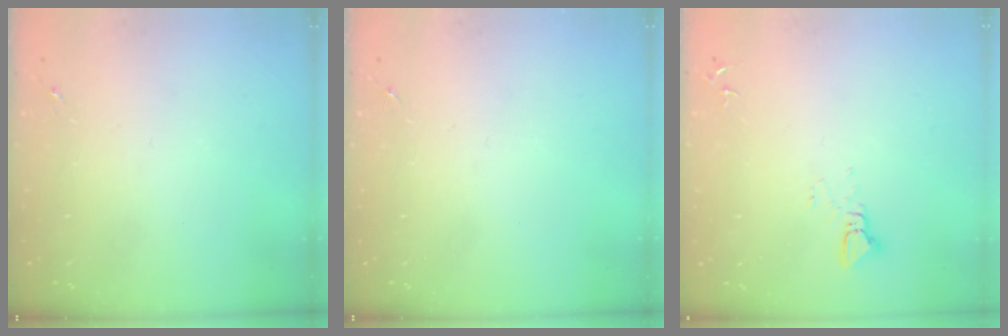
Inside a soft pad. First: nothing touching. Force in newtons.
{"total": 0.0}
{"total": 2.4, "press": 2.4, "slide": 0.1}